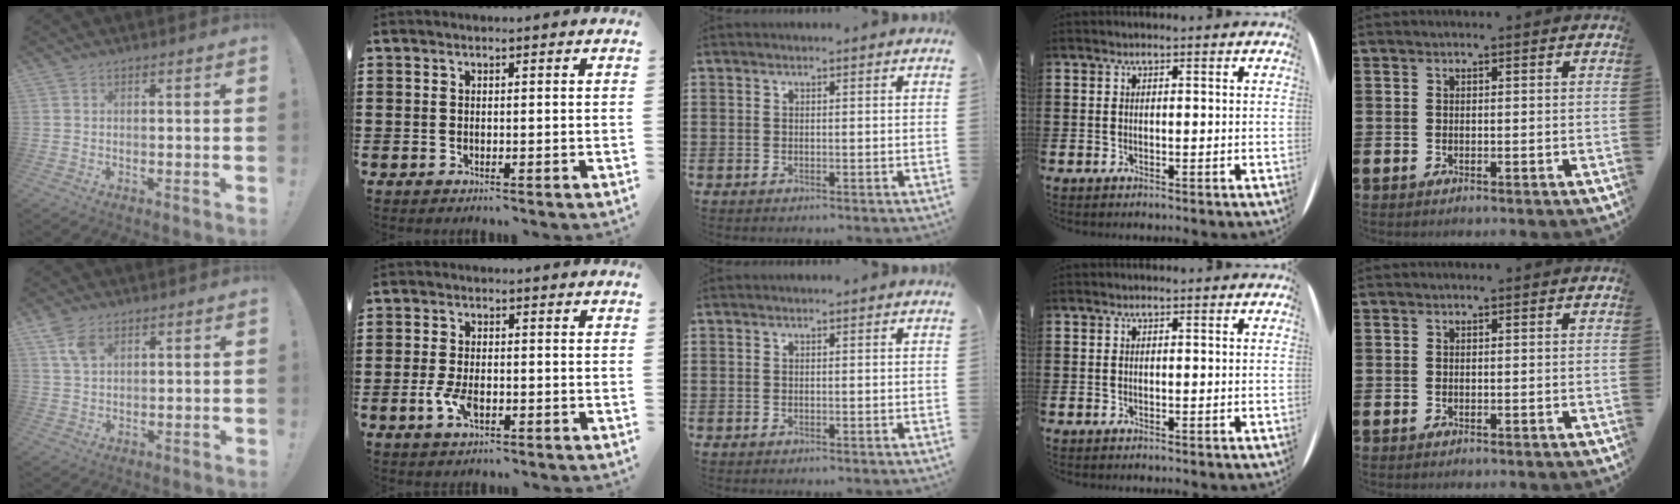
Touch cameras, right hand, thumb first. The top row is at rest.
{"thumb": {"total": 5.8, "force": [3.3, 3.1, 3.7], "torque": [-0.069, -0.010, 0.063]}, "index": {"total": 4.2, "force": [-1.4, 1.8, 3.5], "torque": [-0.083, -0.007, -0.027]}}